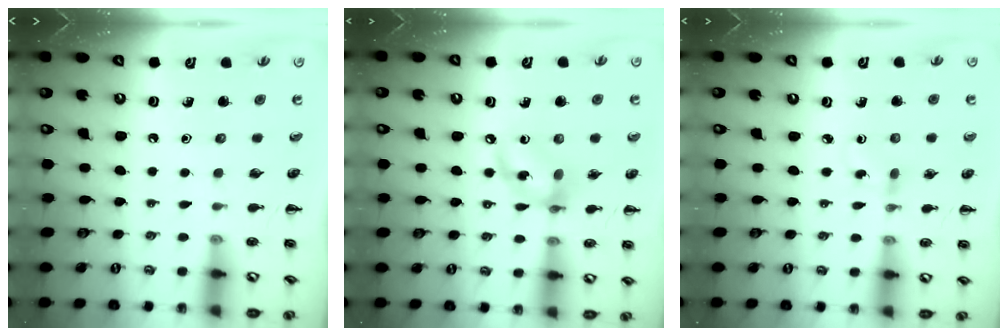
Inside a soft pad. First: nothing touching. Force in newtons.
{"total": 10.4, "press": 10.2, "slide": 1.8}
{"total": 1.7, "press": 1.5, "slide": 0.8}